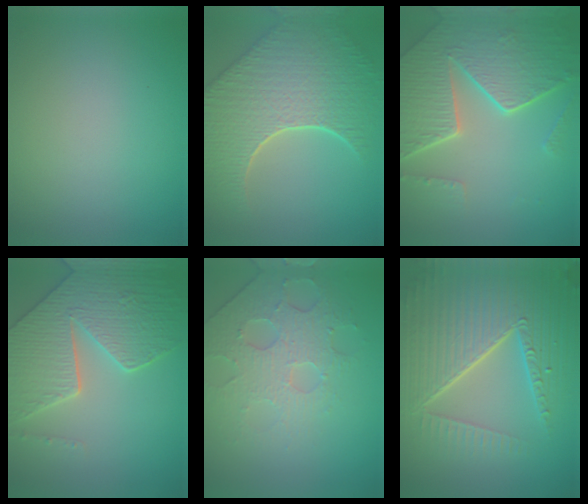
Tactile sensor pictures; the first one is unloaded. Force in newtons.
{"total": 9.4, "press": 6.6, "slide": 6.7}
{"total": 7.8, "press": 5.7, "slide": 5.4}
{"total": 8.0, "press": 6.3, "slide": 5.0}
{"total": 3.8, "press": 3.6, "slide": 1.1}
{"total": 8.9, "press": 6.1, "slide": 6.5}